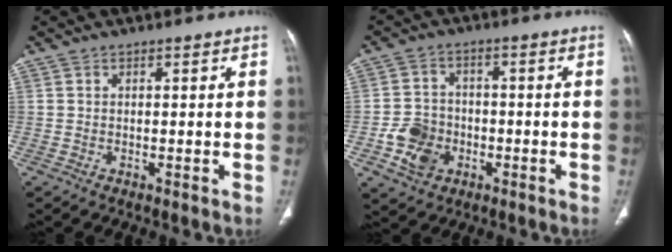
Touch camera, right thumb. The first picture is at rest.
{"total": 8.0, "force": [-2.8, 6.5, 3.7], "torque": [-0.046, 0.016, -0.047]}